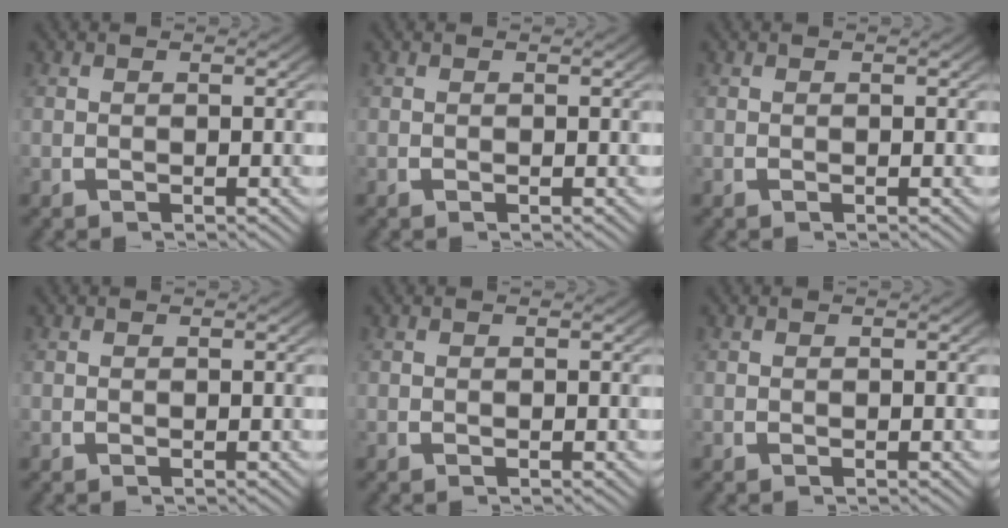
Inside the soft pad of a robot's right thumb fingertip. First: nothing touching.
{"total": 0.0}
{"total": 0.0}
{"total": 0.0}
{"total": 0.0}
{"total": 0.0}